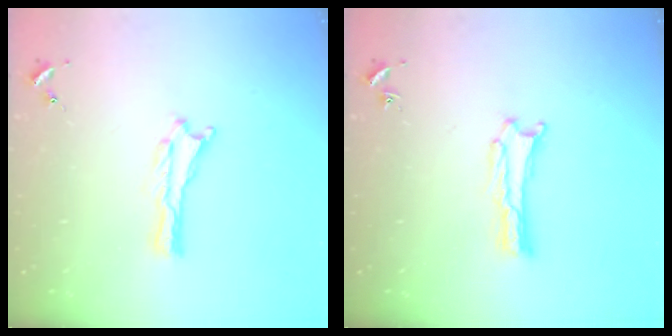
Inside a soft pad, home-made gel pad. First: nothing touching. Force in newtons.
{"total": 0.9, "press": 0.9, "slide": 0.0}